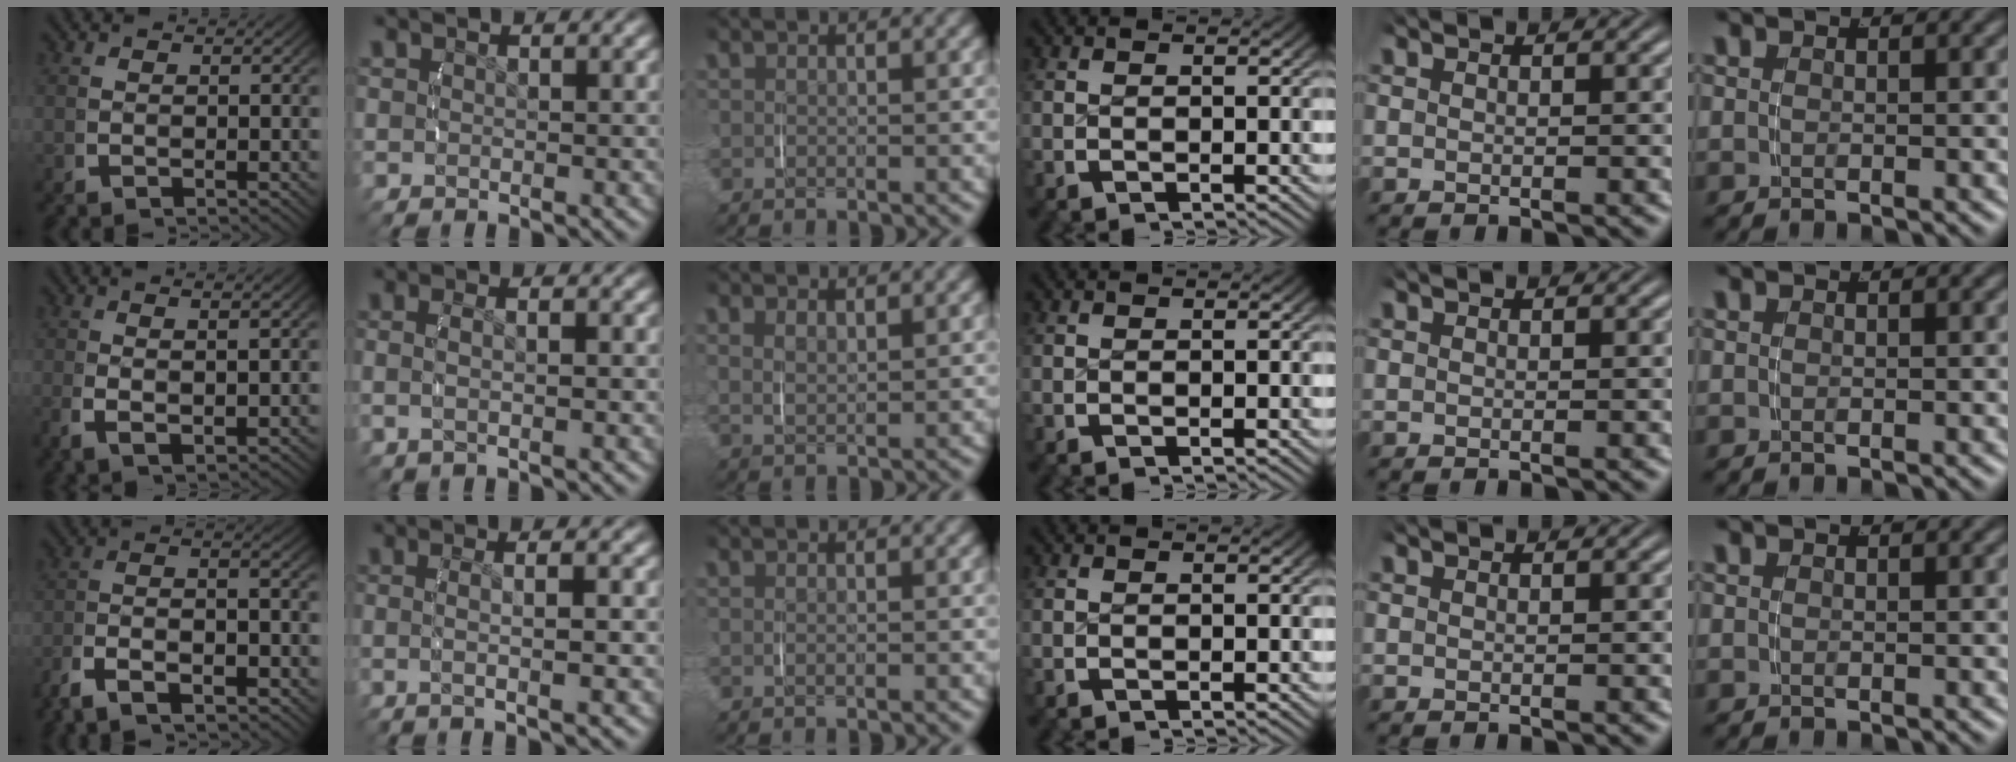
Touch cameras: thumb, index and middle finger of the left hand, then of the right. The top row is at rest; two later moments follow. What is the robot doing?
{"motion": "lift_and_place", "object": "scarf"}